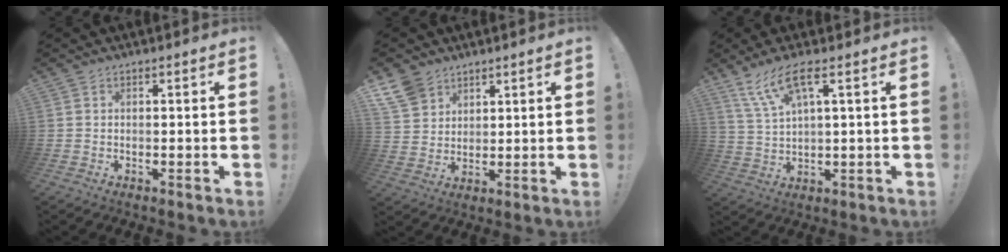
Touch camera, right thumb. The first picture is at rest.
{"total": 8.4, "force": [5.8, 5.7, 2.2], "torque": [-0.045, -0.034, 0.119]}
{"total": 9.2, "force": [5.2, 2.3, 7.2], "torque": [-0.139, -0.015, 0.098]}